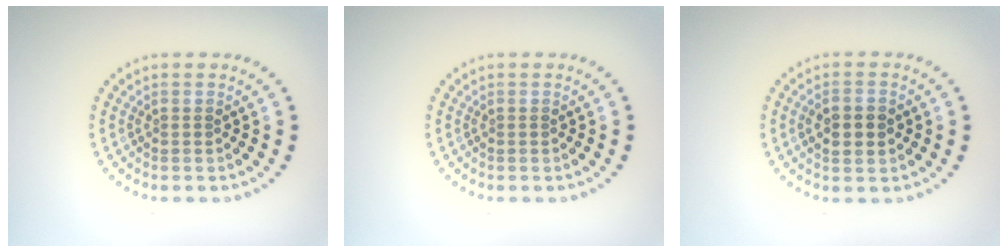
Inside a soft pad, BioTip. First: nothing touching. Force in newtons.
{"total": 0.0}
{"total": 3.4, "press": 3.4, "slide": 0.1}